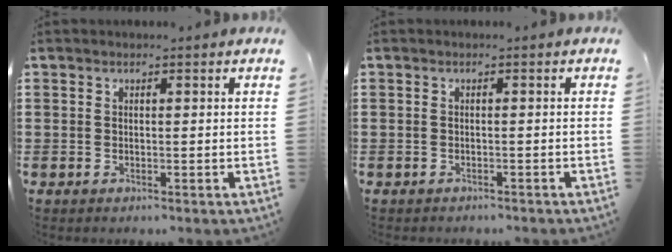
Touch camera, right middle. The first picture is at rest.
{"total": 0.6, "force": [-0.6, 0.0, 0.0], "torque": [-0.002, -0.002, -0.012]}